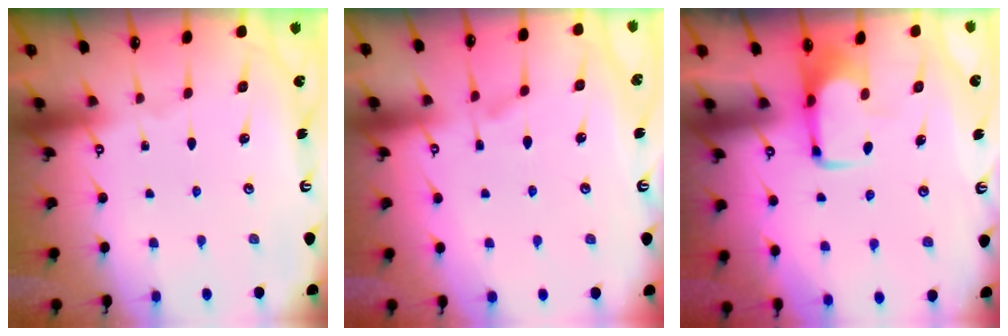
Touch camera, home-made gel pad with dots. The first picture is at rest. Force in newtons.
{"total": 1.3, "press": 0.3, "slide": 1.2}
{"total": 1.8, "press": 1.8, "slide": 0.5}